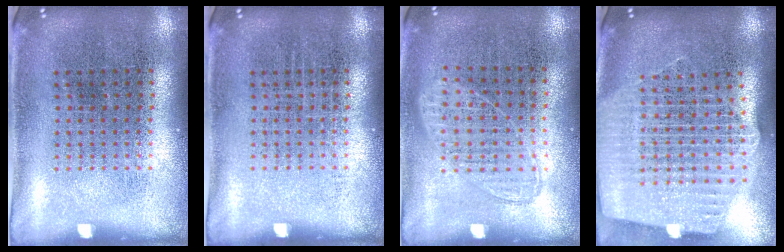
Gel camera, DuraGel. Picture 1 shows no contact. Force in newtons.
{"total": 0.0}
{"total": 0.8, "press": 0.7, "slide": 0.3}
{"total": 2.6, "press": 2.2, "slide": 1.3}